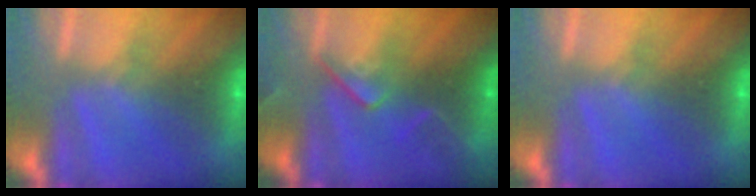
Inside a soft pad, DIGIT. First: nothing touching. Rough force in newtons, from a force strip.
{"total": 2.4}
{"total": 0.0}